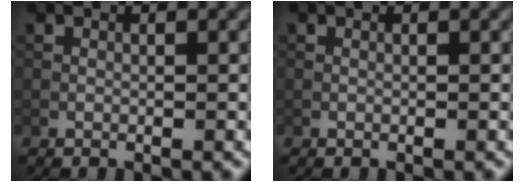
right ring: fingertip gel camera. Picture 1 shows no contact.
{"total": 0.0}